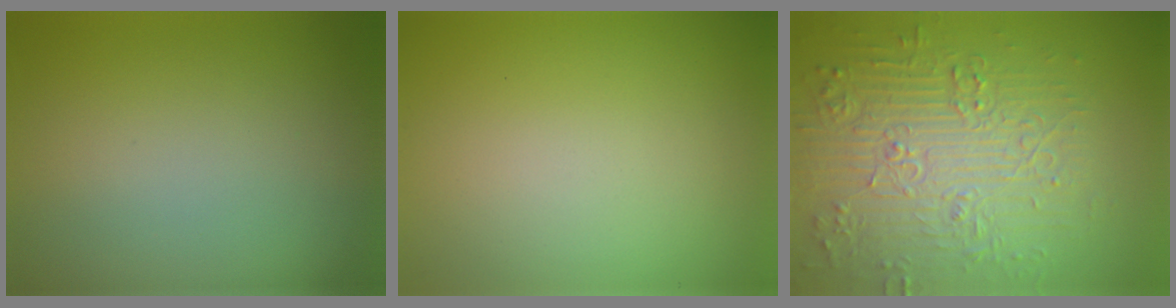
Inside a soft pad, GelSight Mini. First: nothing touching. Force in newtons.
{"total": 0.0}
{"total": 8.0, "press": 6.2, "slide": 5.0}